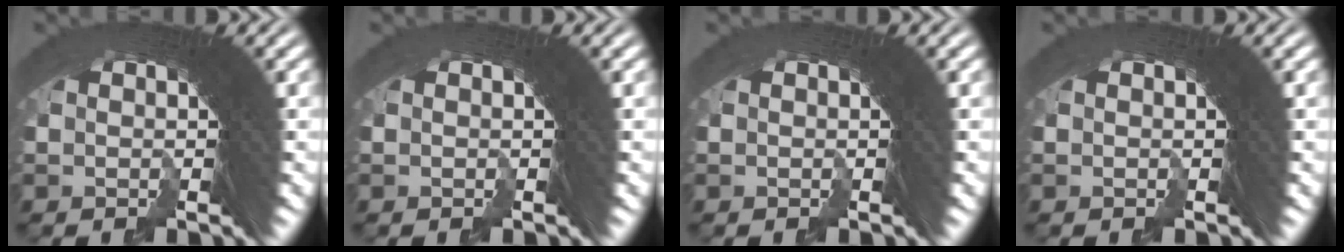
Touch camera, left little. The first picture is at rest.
{"total": 0.0}
{"total": 0.0}
{"total": 0.0}